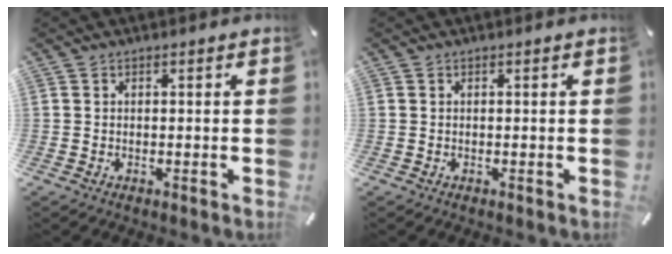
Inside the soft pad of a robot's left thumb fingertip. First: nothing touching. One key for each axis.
{"total": 0.0}